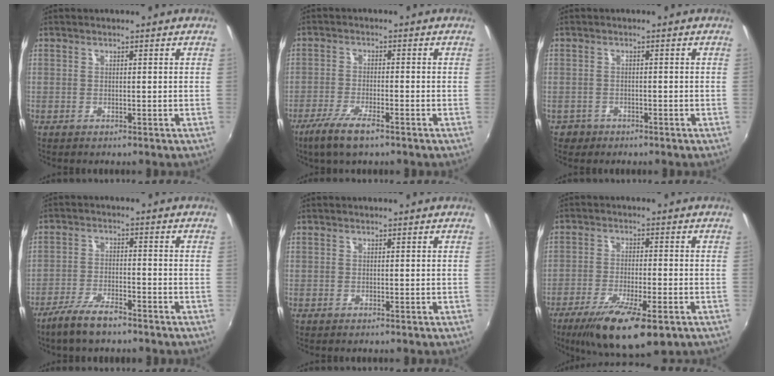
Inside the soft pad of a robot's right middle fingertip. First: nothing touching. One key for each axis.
{"total": 7.0, "fx": -4.8, "fy": 1.4, "fz": 4.8, "tx": -0.121, "ty": -0.017, "tz": -0.091}
{"total": 2.6, "fx": -1.5, "fy": 2.1, "fz": 0.4, "tx": -0.018, "ty": -0.002, "tz": -0.024}
{"total": 7.1, "fx": -5.6, "fy": 1.8, "fz": 4.1, "tx": -0.103, "ty": -0.008, "tz": -0.102}
{"total": 0.0}
{"total": 13.2, "fx": -7.8, "fy": 3.0, "fz": 10.2, "tx": -0.197, "ty": -0.038, "tz": -0.131}